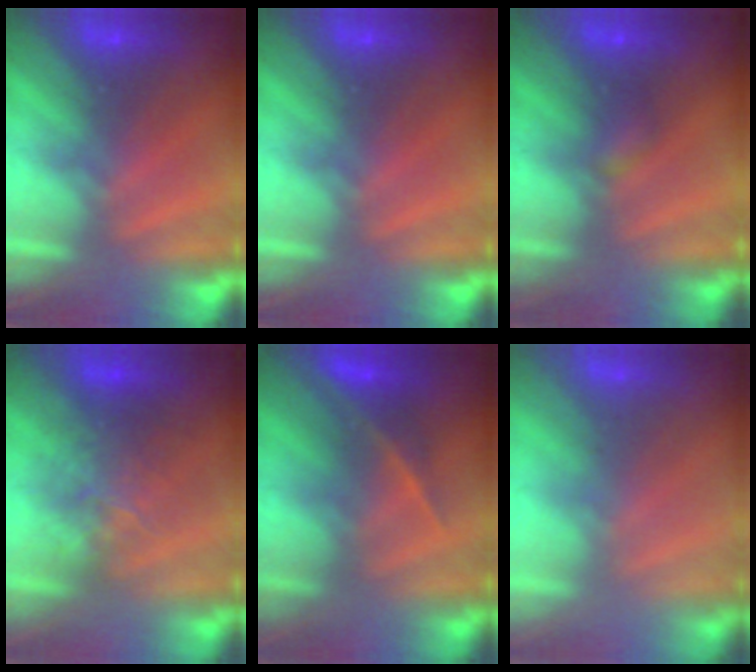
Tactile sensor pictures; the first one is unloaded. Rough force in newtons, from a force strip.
{"total": 0.0}
{"total": 2.2}
{"total": 2.6}
{"total": 2.4}
{"total": 2.2}